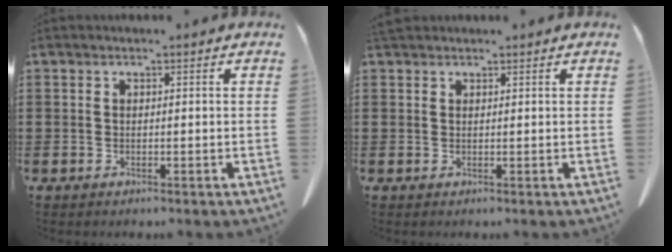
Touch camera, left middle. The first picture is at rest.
{"total": 1.4, "force": [1.3, 0.6, 0.3], "torque": [-0.010, 0.001, 0.026]}